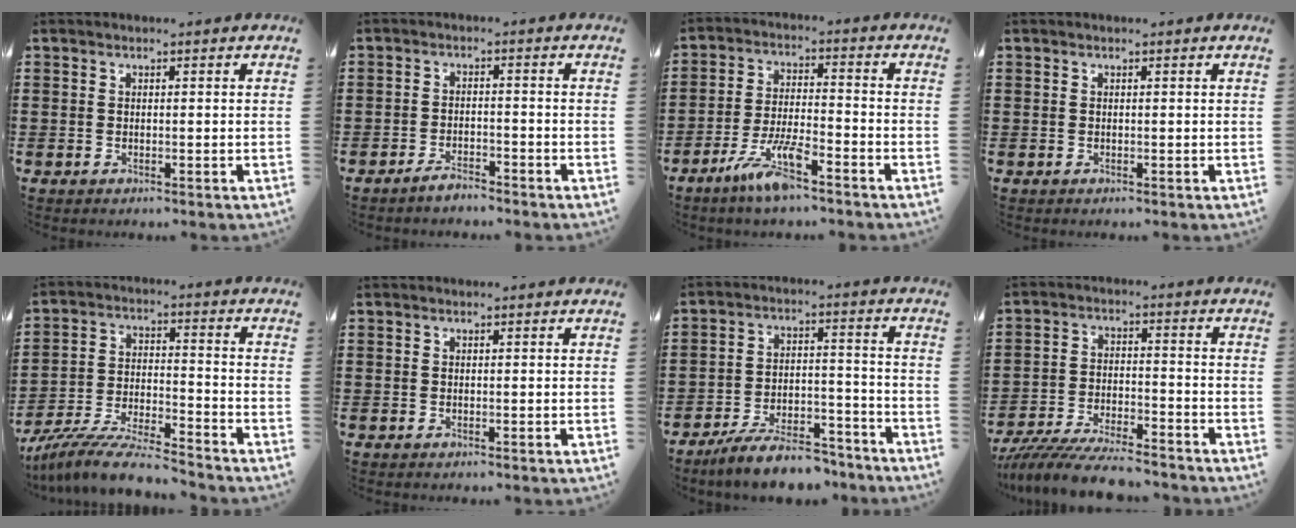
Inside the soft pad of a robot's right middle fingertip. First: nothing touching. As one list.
[{"total": 2.6, "force": [-2.4, 0.4, 0.8], "torque": [-0.015, 0.006, -0.047]}, {"total": 7.9, "force": [-5.3, 1.6, 5.6], "torque": [-0.121, -0.004, -0.100]}, {"total": 0.0}, {"total": 9.5, "force": [-8.8, 0.5, 3.4], "torque": [-0.071, 0.008, -0.175]}, {"total": 0.0}, {"total": 8.4, "force": [-7.5, 1.7, 3.1], "torque": [-0.048, 0.022, -0.142]}, {"total": 7.8, "force": [-7.3, 0.7, 2.5], "torque": [-0.050, 0.004, -0.141]}]